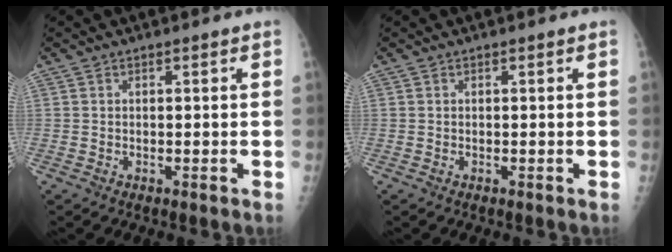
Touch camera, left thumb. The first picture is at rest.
{"total": 0.0}